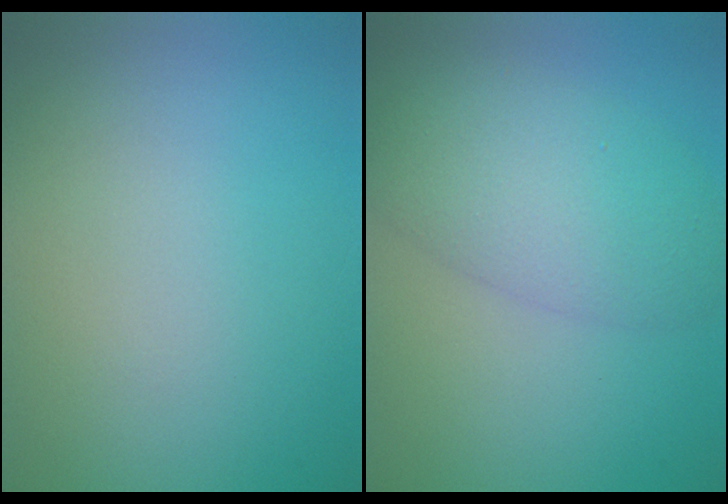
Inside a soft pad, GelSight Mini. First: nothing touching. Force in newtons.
{"total": 5.7, "press": 5.7, "slide": 0.2}